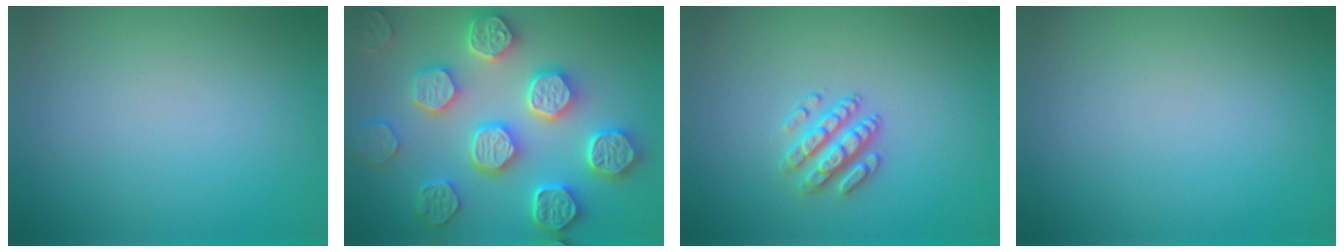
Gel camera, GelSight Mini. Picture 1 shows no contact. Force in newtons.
{"total": 7.4, "press": 6.6, "slide": 3.4}
{"total": 2.7, "press": 2.5, "slide": 1.2}
{"total": 0.0}